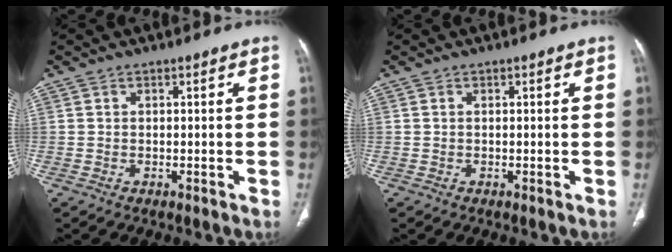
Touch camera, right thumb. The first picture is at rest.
{"total": 0.0}